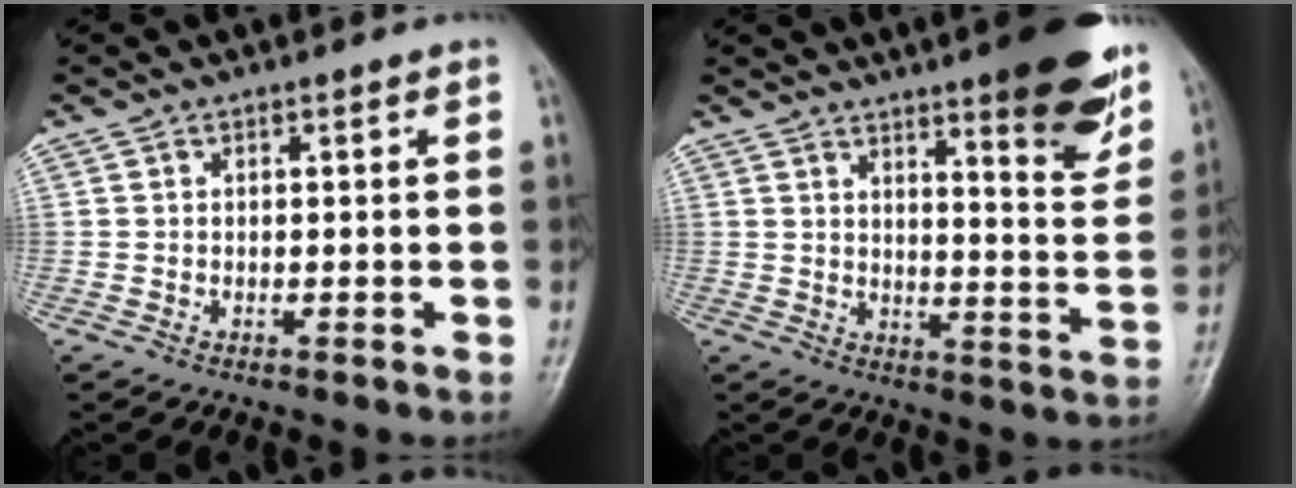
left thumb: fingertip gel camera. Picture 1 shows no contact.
{"total": 14.7, "force": [9.1, 3.1, 11.1], "torque": [-0.115, -0.055, 0.126]}